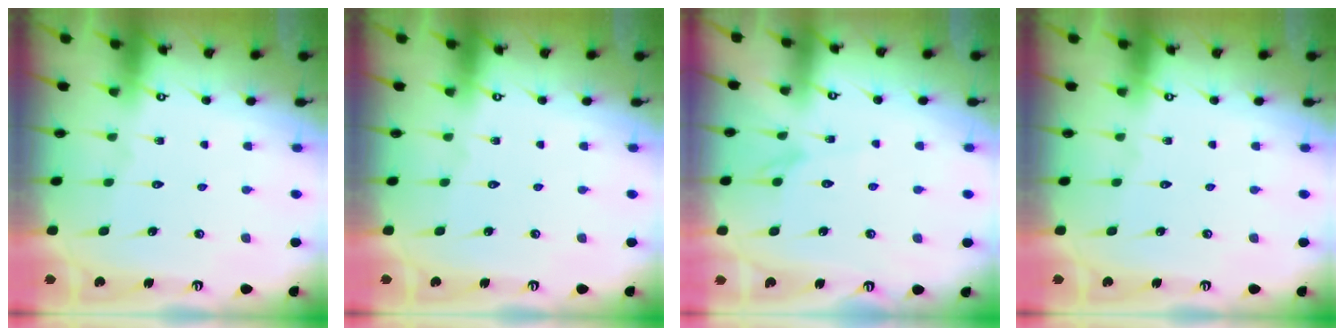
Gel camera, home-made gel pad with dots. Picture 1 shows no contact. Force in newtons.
{"total": 0.0}
{"total": 2.5, "press": 2.5, "slide": 0.3}
{"total": 0.0}